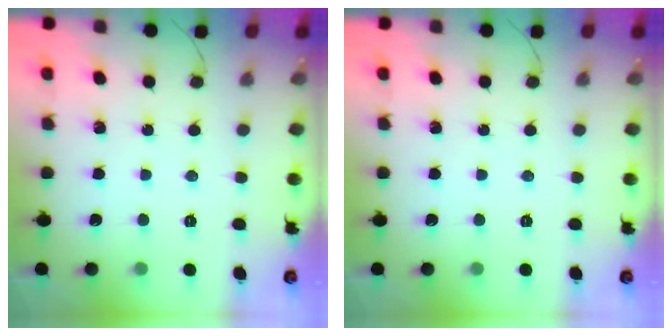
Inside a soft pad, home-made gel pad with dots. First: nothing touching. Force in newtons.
{"total": 0.0}